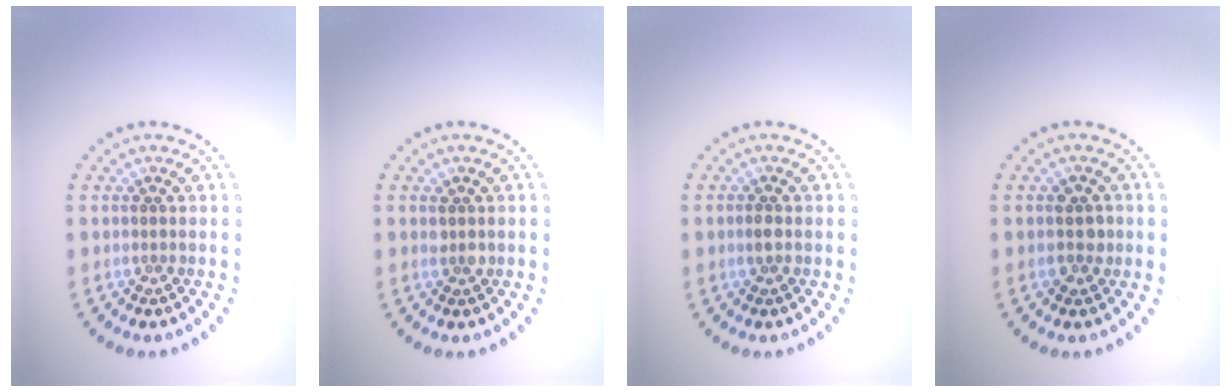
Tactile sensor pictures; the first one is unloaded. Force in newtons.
{"total": 1.2, "press": 1.1, "slide": 0.5}
{"total": 0.9, "press": 0.9, "slide": 0.0}
{"total": 1.7, "press": 1.7, "slide": 0.3}